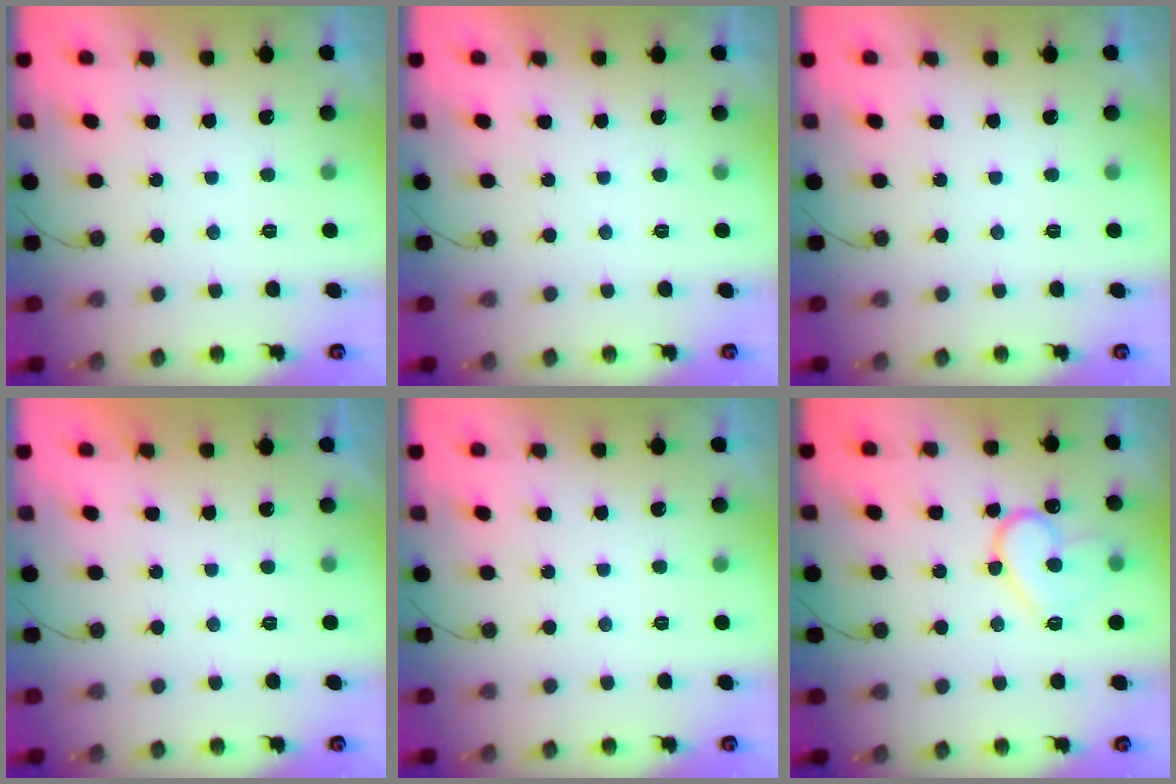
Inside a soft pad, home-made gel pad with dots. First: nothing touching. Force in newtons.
{"total": 1.8, "press": 1.8, "slide": 0.1}
{"total": 0.0}
{"total": 1.6, "press": 1.6, "slide": 0.1}
{"total": 0.0}
{"total": 13.2, "press": 13.2, "slide": 1.4}